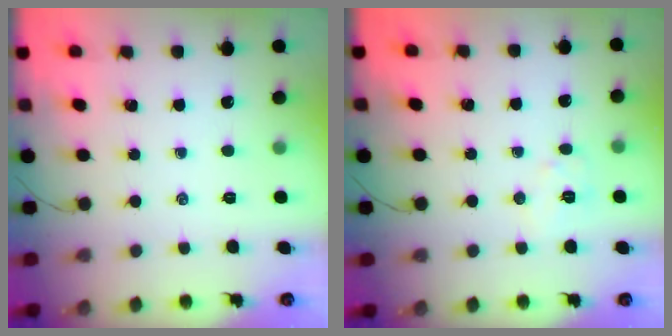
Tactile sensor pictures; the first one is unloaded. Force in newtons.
{"total": 5.2, "press": 5.1, "slide": 0.9}